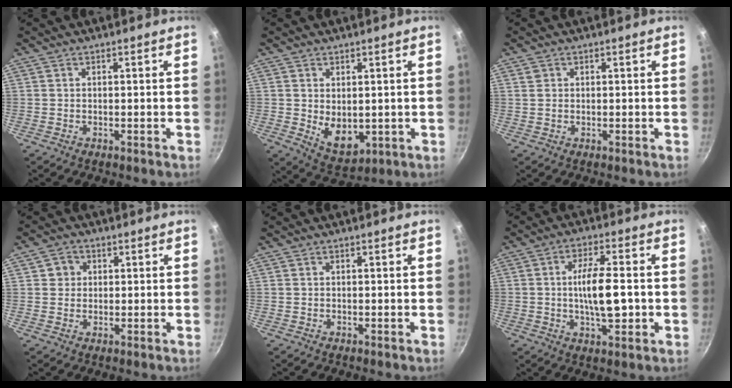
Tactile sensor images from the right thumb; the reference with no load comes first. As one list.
[{"total": 7.4, "force": [0.2, 4.9, 5.6], "torque": [-0.075, -0.022, 0.024]}, {"total": 1.5, "force": [0.5, 1.3, 0.6], "torque": [-0.009, 0.003, 0.009]}, {"total": 3.1, "force": [0.7, 3.0, 0.8], "torque": [0.008, 0.002, 0.007]}, {"total": 0.0}, {"total": 9.8, "force": [-0.8, 3.7, 9.1], "torque": [-0.147, 0.011, -0.015]}]